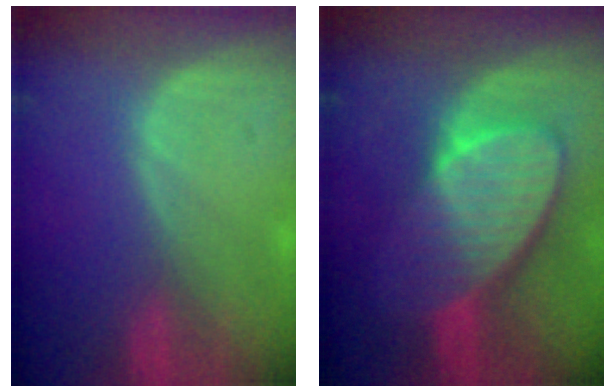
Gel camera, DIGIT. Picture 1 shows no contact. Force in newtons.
{"total": 9.3, "press": 8.3, "slide": 4.3}